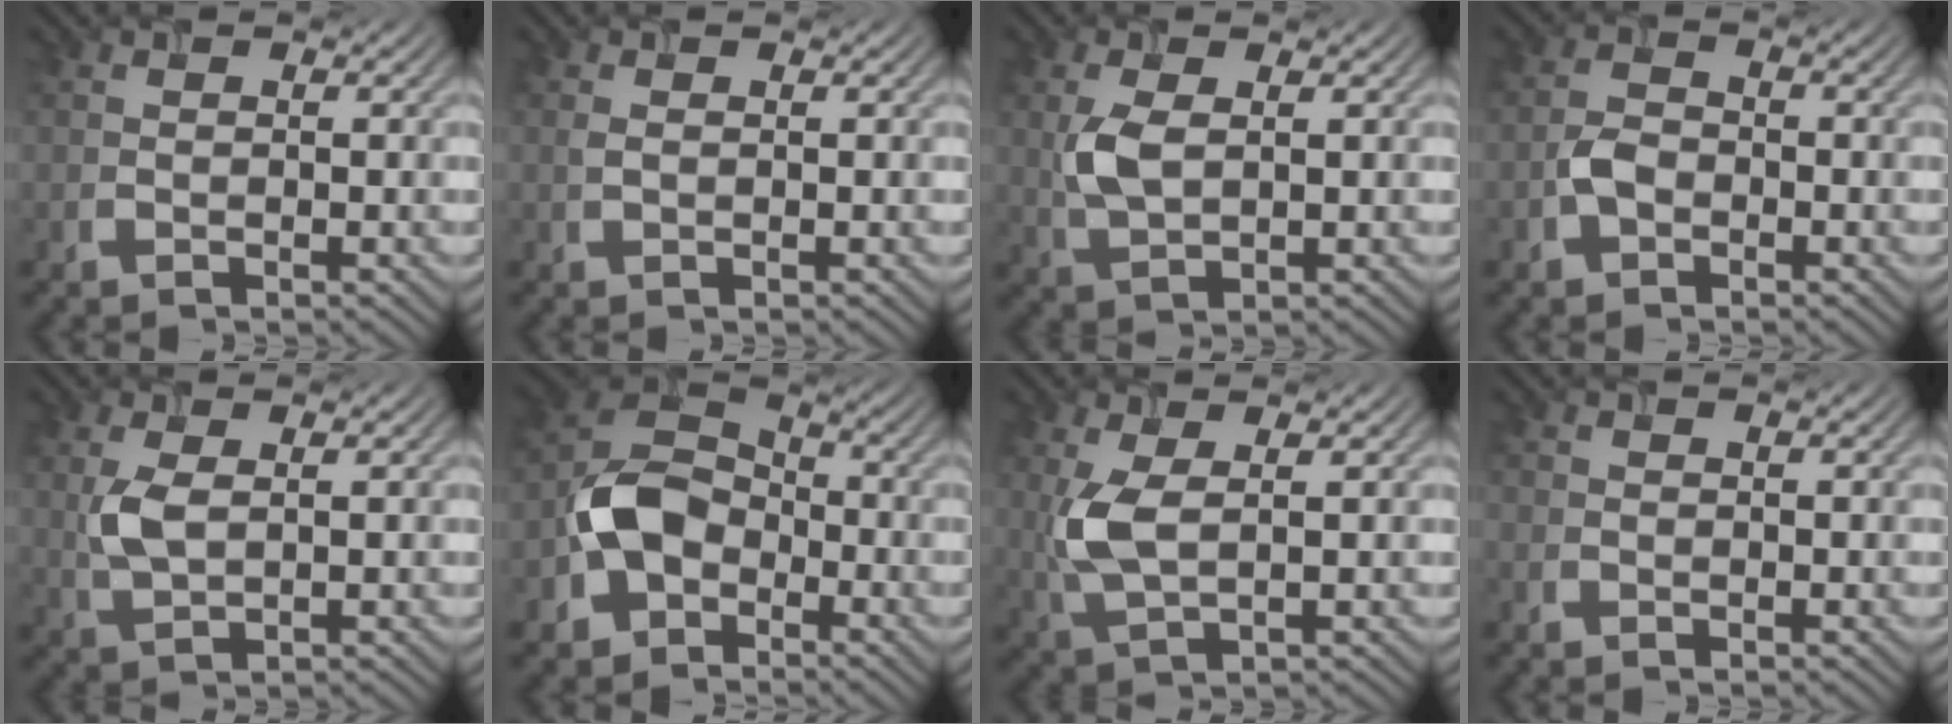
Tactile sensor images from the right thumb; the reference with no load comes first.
{"total": 0.8, "force": [0.1, 0.4, 0.6], "torque": [-0.020, 0.001, 0.002]}
{"total": 4.3, "force": [0.7, 2.2, 3.6], "torque": [-0.092, 0.000, 0.018]}
{"total": 2.7, "force": [-1.2, 1.9, 1.6], "torque": [-0.032, 0.006, -0.030]}
{"total": 3.8, "force": [0.7, 1.8, 3.3], "torque": [-0.085, 0.000, 0.016]}
{"total": 8.1, "force": [-3.3, 5.8, 4.5], "torque": [-0.088, 0.007, -0.084]}
{"total": 5.6, "force": [0.9, 2.4, 4.9], "torque": [-0.131, 0.000, 0.020]}
{"total": 0.9, "force": [-0.6, 0.6, 0.2], "torque": [-0.006, -0.003, -0.015]}